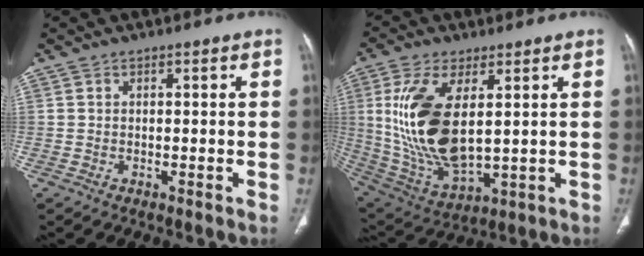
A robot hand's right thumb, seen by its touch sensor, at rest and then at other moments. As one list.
[{"total": 18.3, "force": [3.2, 8.7, 15.8], "torque": [-0.324, -0.022, 0.079]}]